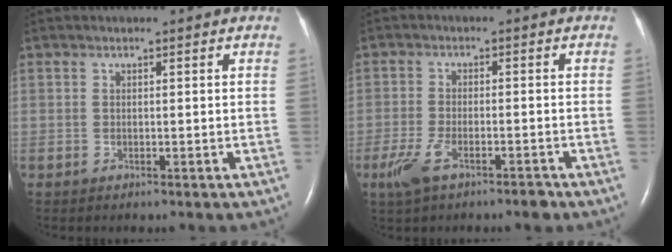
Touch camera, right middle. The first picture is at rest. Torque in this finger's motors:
{"motor_torque": [0.46, -0.28, 0.03, 0.03]}